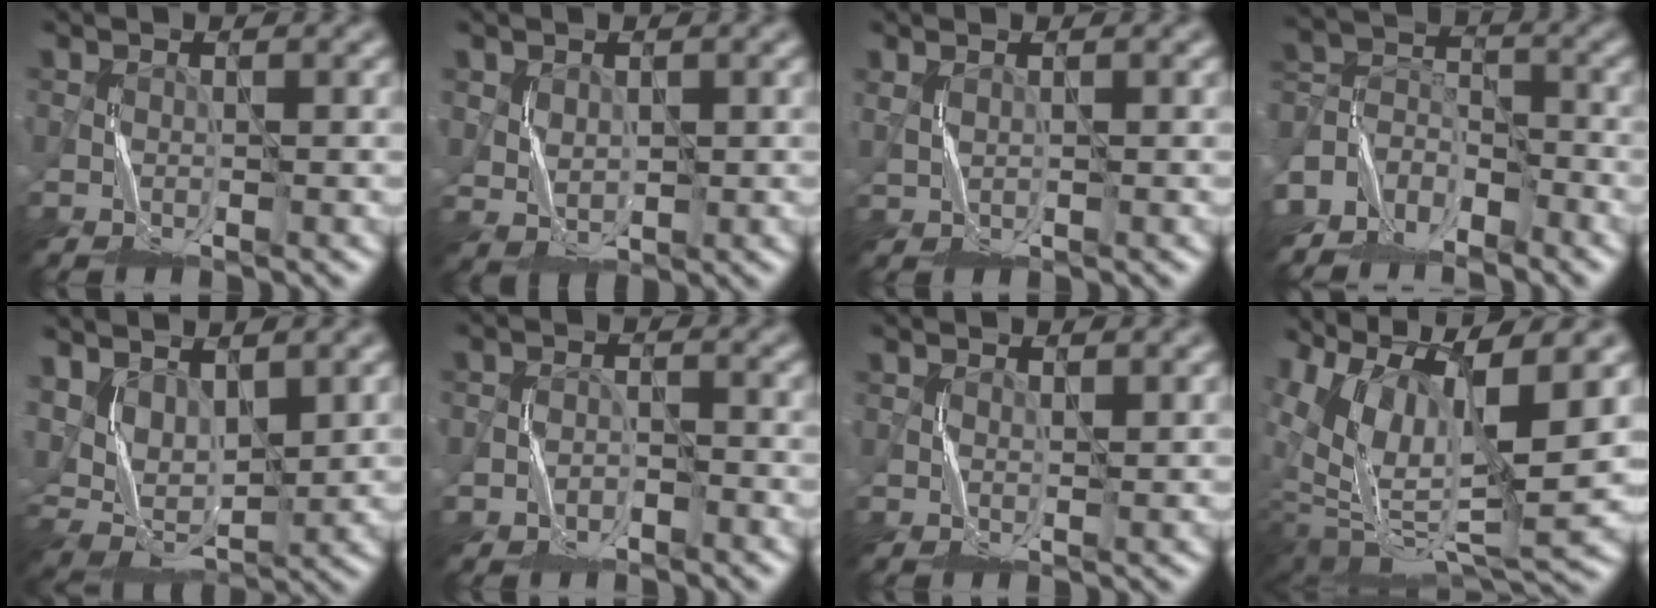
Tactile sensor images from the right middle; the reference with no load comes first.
{"total": 2.0, "force": [0.7, 1.7, 0.9], "torque": [-0.024, -0.004, 0.022]}
{"total": 0.7, "force": [0.6, 0.3, 0.3], "torque": [-0.012, -0.003, 0.015]}
{"total": 5.8, "force": [-5.1, 2.7, 0.9], "torque": [-0.018, -0.002, -0.111]}
{"total": 4.8, "force": [2.5, 2.6, 3.1], "torque": [-0.071, -0.007, 0.053]}
{"total": 1.7, "force": [-1.3, 1.1, 0.1], "torque": [0.004, 0.009, -0.024]}
{"total": 0.7, "force": [0.6, 0.3, 0.0], "torque": [-0.004, 0.001, 0.014]}
{"total": 11.9, "force": [4.4, 4.4, 10.1], "torque": [-0.187, 0.002, 0.099]}